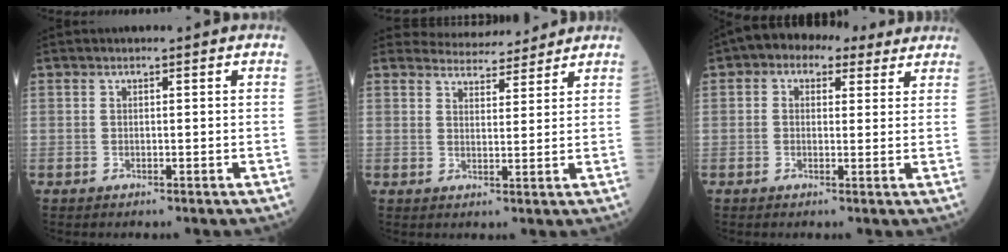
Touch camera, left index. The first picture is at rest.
{"total": 6.9, "force": [6.7, 1.5, 0.3], "torque": [0.000, 0.010, 0.090]}
{"total": 6.8, "force": [4.1, 4.2, 3.4], "torque": [-0.045, 0.039, 0.057]}